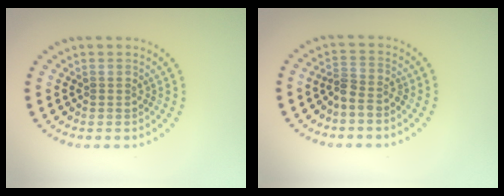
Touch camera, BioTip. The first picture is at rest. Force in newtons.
{"total": 2.0, "press": 1.4, "slide": 1.4}